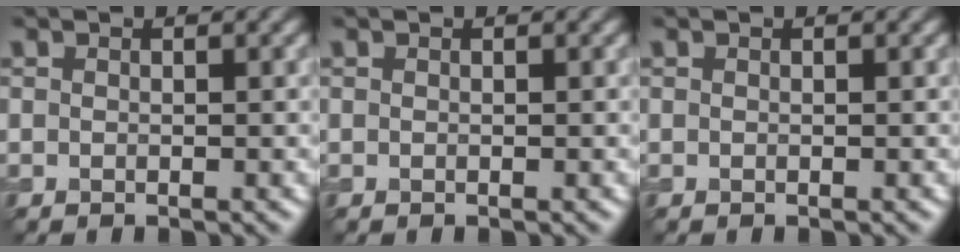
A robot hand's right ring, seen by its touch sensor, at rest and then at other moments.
{"total": 0.0}
{"total": 0.0}